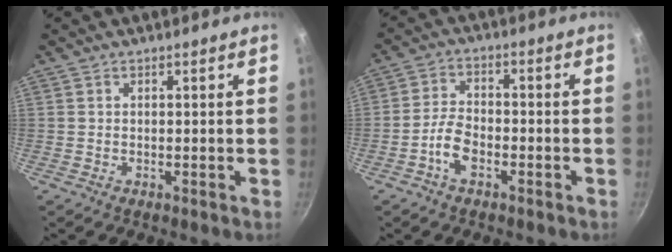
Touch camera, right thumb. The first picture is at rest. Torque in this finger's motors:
{"motor_torque": [-0.47, 0.22, 0.46, -0.08, 0.08]}